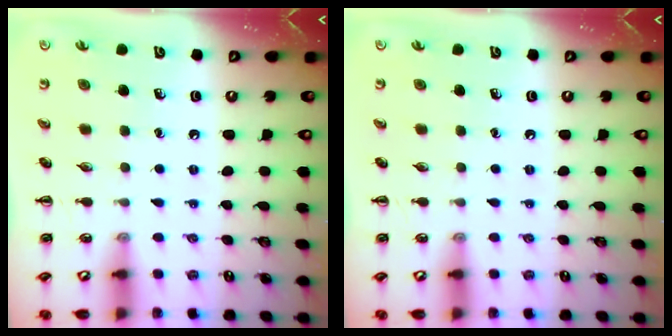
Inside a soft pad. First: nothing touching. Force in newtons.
{"total": 0.0}